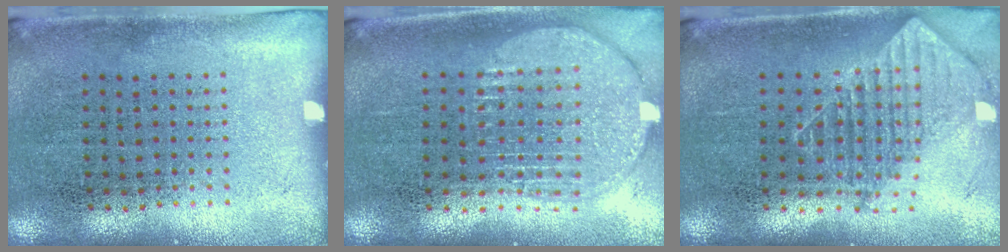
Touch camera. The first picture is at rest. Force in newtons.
{"total": 2.0, "press": 1.7, "slide": 1.1}
{"total": 1.8, "press": 1.5, "slide": 1.1}